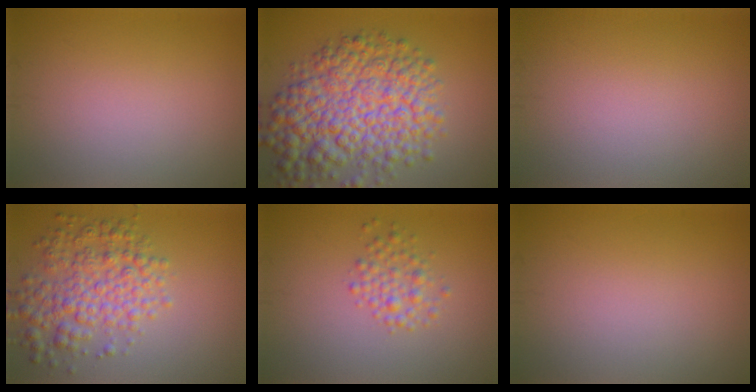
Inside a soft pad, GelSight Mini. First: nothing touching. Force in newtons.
{"total": 10.3, "press": 10.2, "slide": 0.3}
{"total": 0.0}
{"total": 5.5, "press": 5.5, "slide": 0.1}
{"total": 2.2, "press": 2.2, "slide": 0.1}
{"total": 0.0}